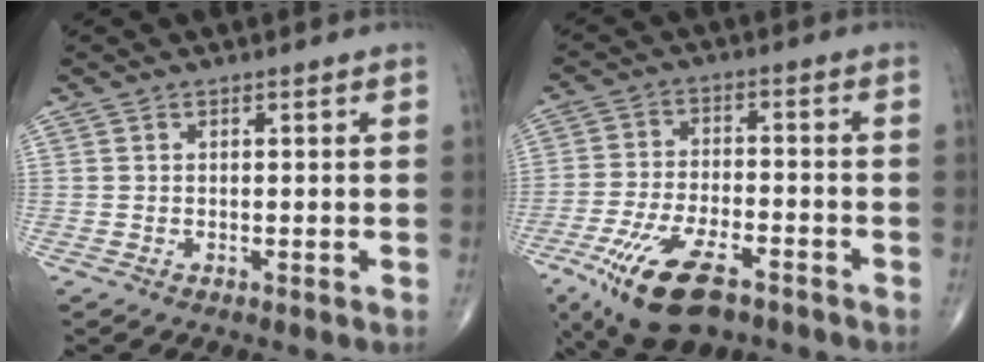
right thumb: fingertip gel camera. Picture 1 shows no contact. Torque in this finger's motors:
{"motor_torque": [0.43, 0.29, 1.07, -0.74, 0.37]}